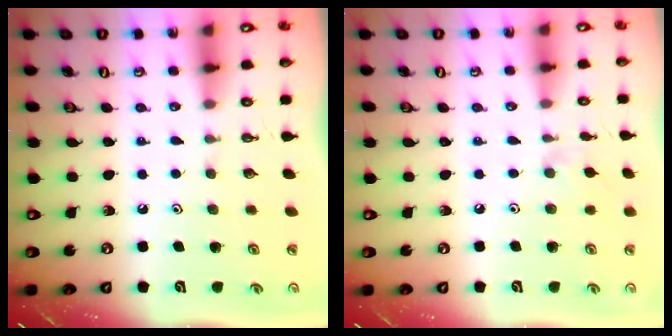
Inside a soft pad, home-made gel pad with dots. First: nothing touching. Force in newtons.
{"total": 4.2, "press": 4.1, "slide": 0.7}